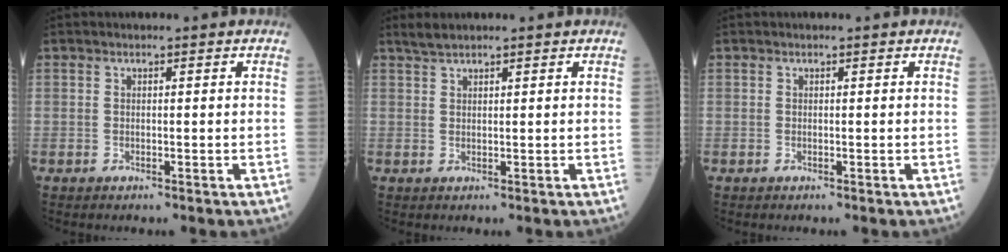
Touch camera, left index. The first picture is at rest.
{"total": 1.7, "force": [1.6, 0.1, 0.6], "torque": [-0.015, 0.012, 0.037]}
{"total": 0.0}